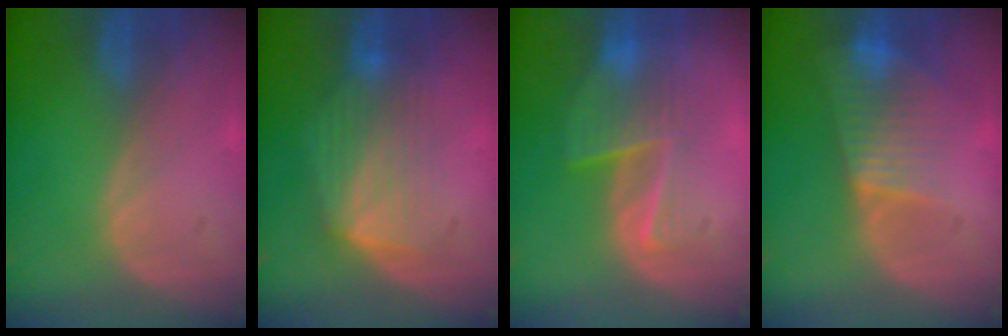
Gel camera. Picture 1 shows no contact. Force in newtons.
{"total": 6.9, "press": 6.8, "slide": 0.5}
{"total": 6.7, "press": 6.4, "slide": 2.0}
{"total": 7.9, "press": 6.7, "slide": 4.3}